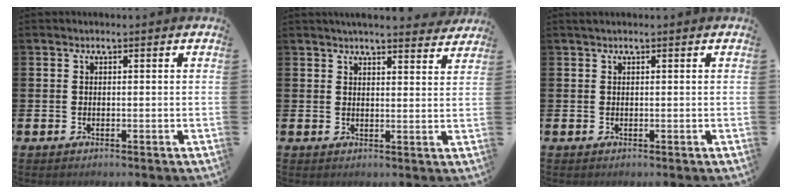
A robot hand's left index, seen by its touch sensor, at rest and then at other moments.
{"total": 4.4, "force": [4.4, 0.1, 0.9], "torque": [-0.018, -0.021, 0.078]}
{"total": 0.6, "force": [0.4, 0.1, 0.4], "torque": [-0.012, 0.005, 0.008]}